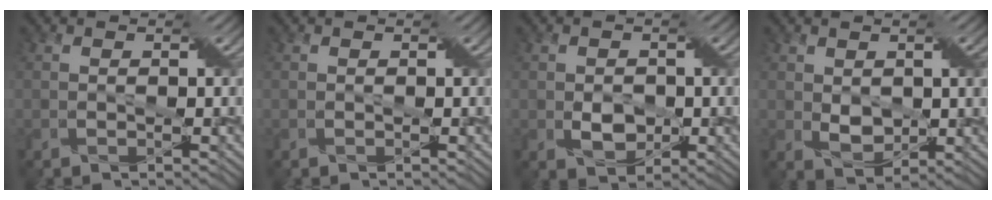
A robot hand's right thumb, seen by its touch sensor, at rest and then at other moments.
{"total": 0.0}
{"total": 2.8, "force": [-0.6, 2.2, 1.6], "torque": [-0.032, -0.003, -0.009]}
{"total": 3.3, "force": [0.8, 2.2, 2.3], "torque": [-0.047, -0.004, 0.019]}